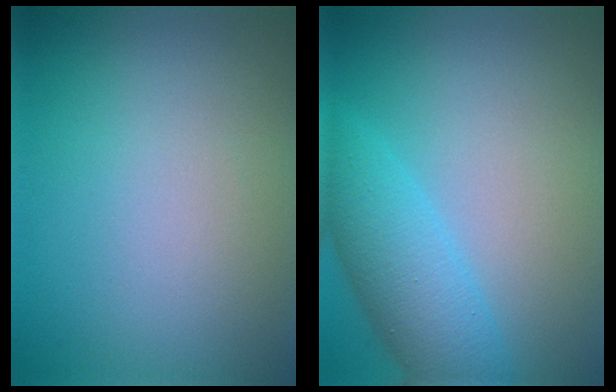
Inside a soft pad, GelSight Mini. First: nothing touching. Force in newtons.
{"total": 5.3, "press": 5.3, "slide": 0.2}